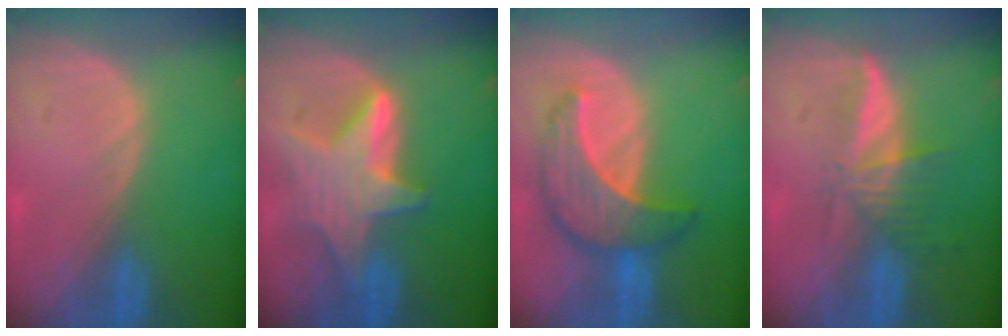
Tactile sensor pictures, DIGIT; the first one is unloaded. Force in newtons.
{"total": 7.8, "press": 7.8, "slide": 0.7}
{"total": 8.5, "press": 8.4, "slide": 0.5}
{"total": 6.0, "press": 5.3, "slide": 2.8}